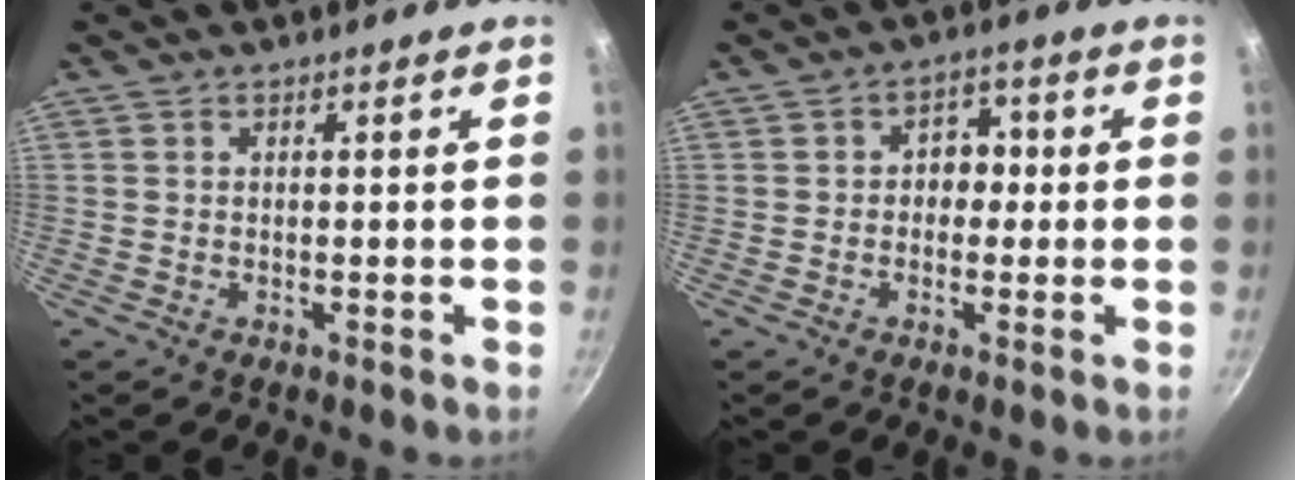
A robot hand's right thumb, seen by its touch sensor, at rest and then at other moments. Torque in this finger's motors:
{"motor_torque": [-0.52, 0.43, -0.07, 0.20, 0.00]}